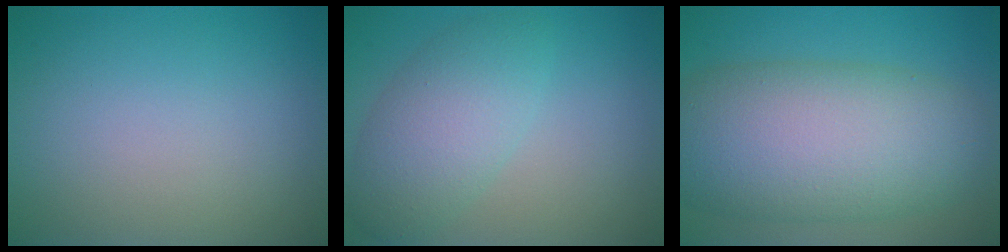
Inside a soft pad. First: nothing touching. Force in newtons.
{"total": 4.8, "press": 4.8, "slide": 0.1}
{"total": 11.6, "press": 11.5, "slide": 0.5}